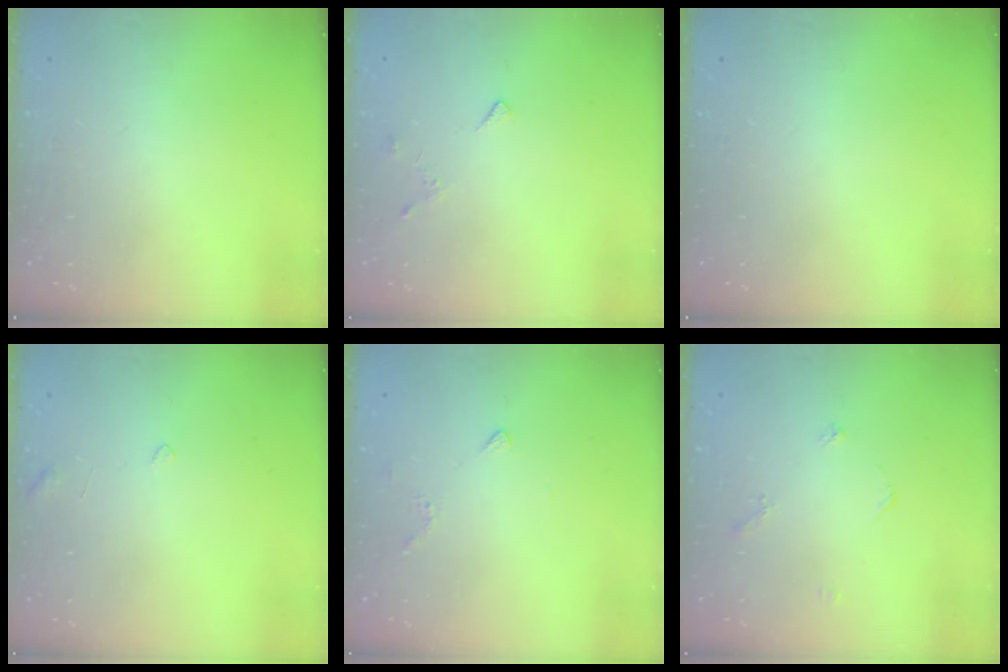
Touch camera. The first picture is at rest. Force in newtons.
{"total": 3.1, "press": 3.1, "slide": 0.5}
{"total": 0.0}
{"total": 3.4, "press": 3.4, "slide": 0.4}
{"total": 2.4, "press": 2.4, "slide": 0.6}
{"total": 2.8, "press": 2.8, "slide": 0.4}